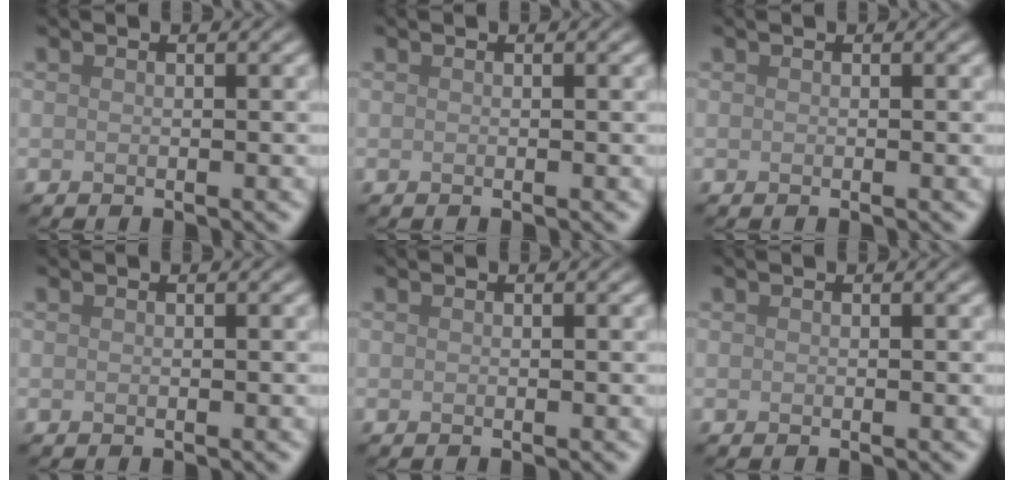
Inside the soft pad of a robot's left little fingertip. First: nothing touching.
{"total": 0.0}
{"total": 0.0}
{"total": 0.0}
{"total": 0.0}
{"total": 0.0}